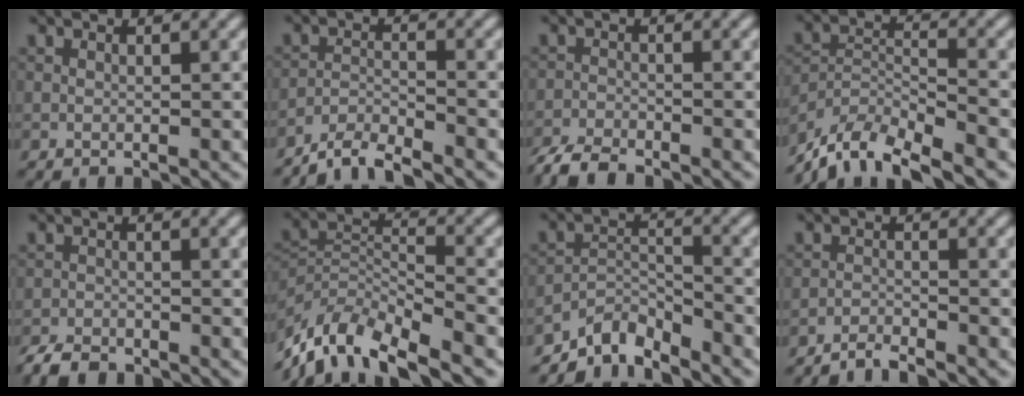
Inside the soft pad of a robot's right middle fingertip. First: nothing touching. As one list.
[{"total": 4.0, "force": [-3.8, 0.3, 1.1], "torque": [-0.018, 0.008, -0.072]}, {"total": 3.8, "force": [-3.7, 0.4, 0.9], "torque": [-0.027, -0.002, -0.069]}, {"total": 8.6, "force": [-7.7, 1.8, 3.3], "torque": [-0.062, 0.008, -0.134]}, {"total": 3.0, "force": [-2.9, 0.7, 0.4], "torque": [-0.011, 0.001, -0.052]}, {"total": 9.5, "force": [-7.9, 2.9, 4.5], "torque": [-0.089, 0.013, -0.141]}, {"total": 4.4, "force": [-4.2, 0.9, 1.0], "torque": [-0.014, 0.007, -0.077]}, {"total": 2.1, "force": [-2.1, 0.0, 0.2], "torque": [0.003, 0.012, -0.042]}]